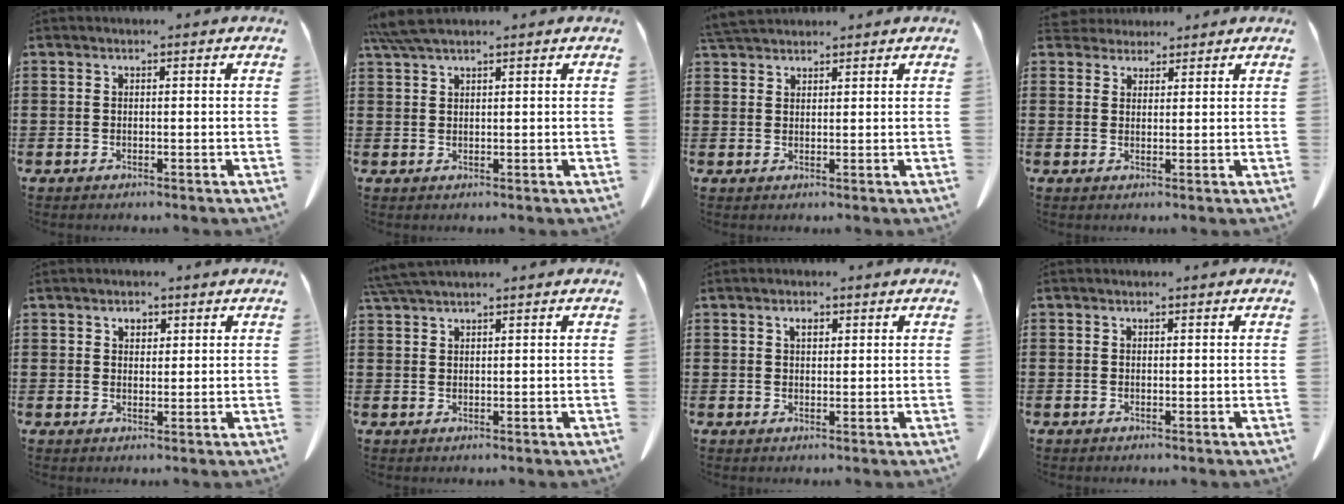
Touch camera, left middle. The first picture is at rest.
{"total": 4.1, "force": [3.2, 0.5, 2.6], "torque": [-0.066, -0.005, 0.059]}
{"total": 3.3, "force": [3.2, 0.7, 0.8], "torque": [-0.026, -0.004, 0.063]}
{"total": 2.7, "force": [2.6, 0.9, 0.1], "torque": [-0.010, -0.002, 0.051]}
{"total": 1.9, "force": [1.2, 1.1, 0.8], "torque": [-0.013, -0.001, 0.022]}
{"total": 3.1, "force": [2.6, 0.1, 1.7], "torque": [-0.040, -0.003, 0.050]}
{"total": 1.7, "force": [1.0, 0.8, 1.1], "torque": [-0.018, -0.001, 0.017]}
{"total": 0.0}